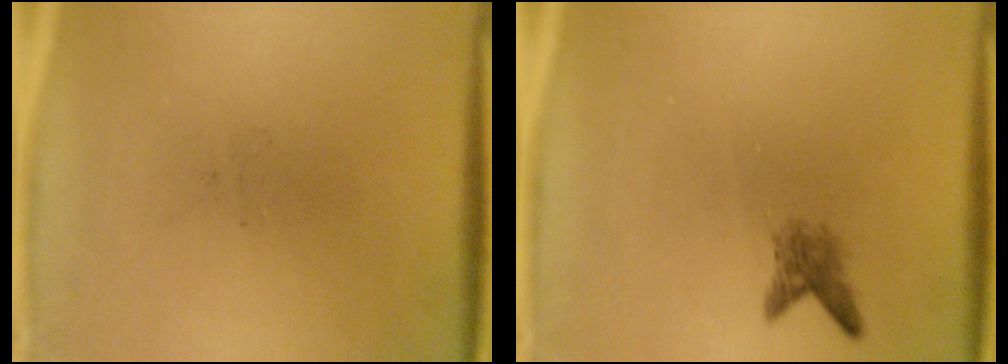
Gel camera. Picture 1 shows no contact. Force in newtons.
{"total": 2.1}